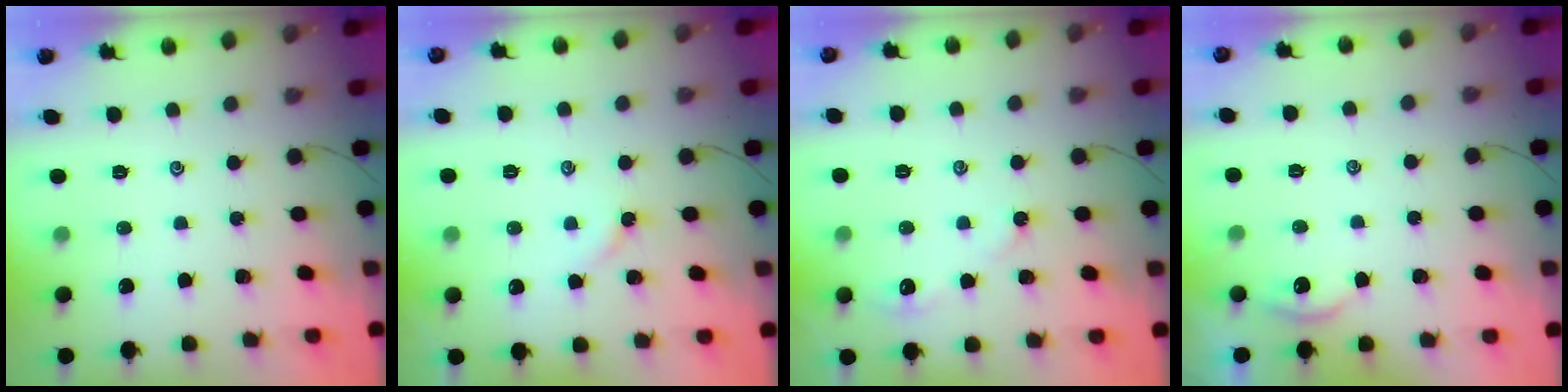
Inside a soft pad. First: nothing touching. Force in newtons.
{"total": 2.7, "press": 2.7, "slide": 0.4}
{"total": 3.6, "press": 3.5, "slide": 0.6}
{"total": 2.2, "press": 2.2, "slide": 0.3}